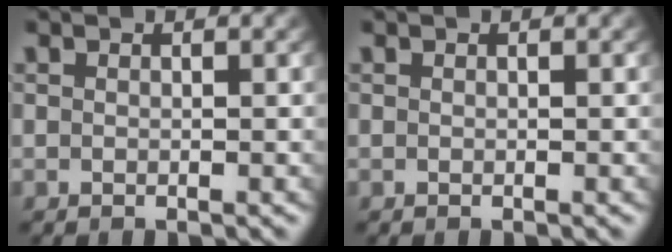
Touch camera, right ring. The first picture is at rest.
{"total": 0.0}